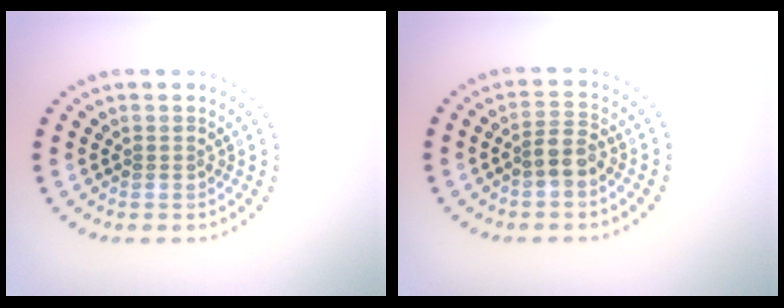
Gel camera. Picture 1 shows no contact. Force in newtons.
{"total": 2.2, "press": 2.0, "slide": 0.8}